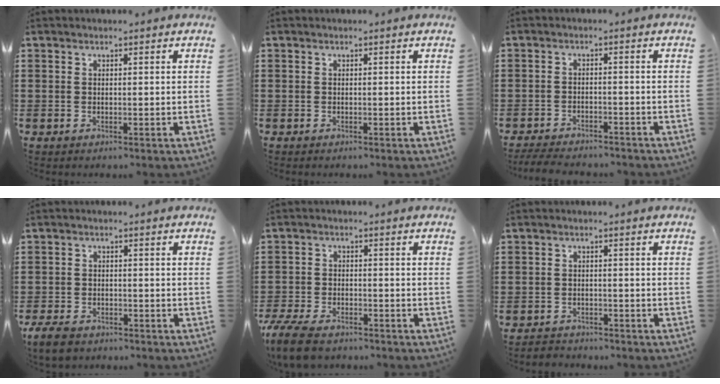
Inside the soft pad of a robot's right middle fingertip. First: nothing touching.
{"total": 0.0}
{"total": 3.5, "force": [-3.4, 0.5, 0.7], "torque": [-0.019, 0.001, -0.072]}
{"total": 3.3, "force": [-2.8, 1.1, 1.4], "torque": [-0.039, 0.002, -0.060]}
{"total": 5.9, "force": [-5.0, 1.6, 2.6], "torque": [-0.074, -0.004, -0.103]}
{"total": 2.0, "force": [-1.9, 0.5, -0.3], "torque": [0.000, 0.002, -0.045]}